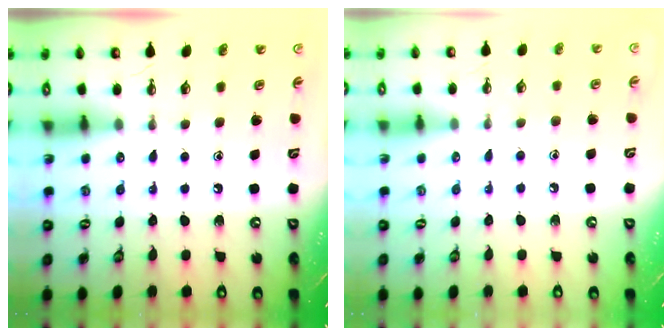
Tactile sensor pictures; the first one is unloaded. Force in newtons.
{"total": 5.6, "press": 5.6, "slide": 0.5}